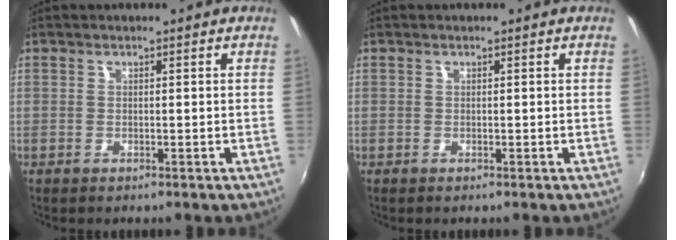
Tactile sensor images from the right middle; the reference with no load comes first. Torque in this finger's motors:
{"motor_torque": [0.00, 0.00, 0.00, 0.00]}